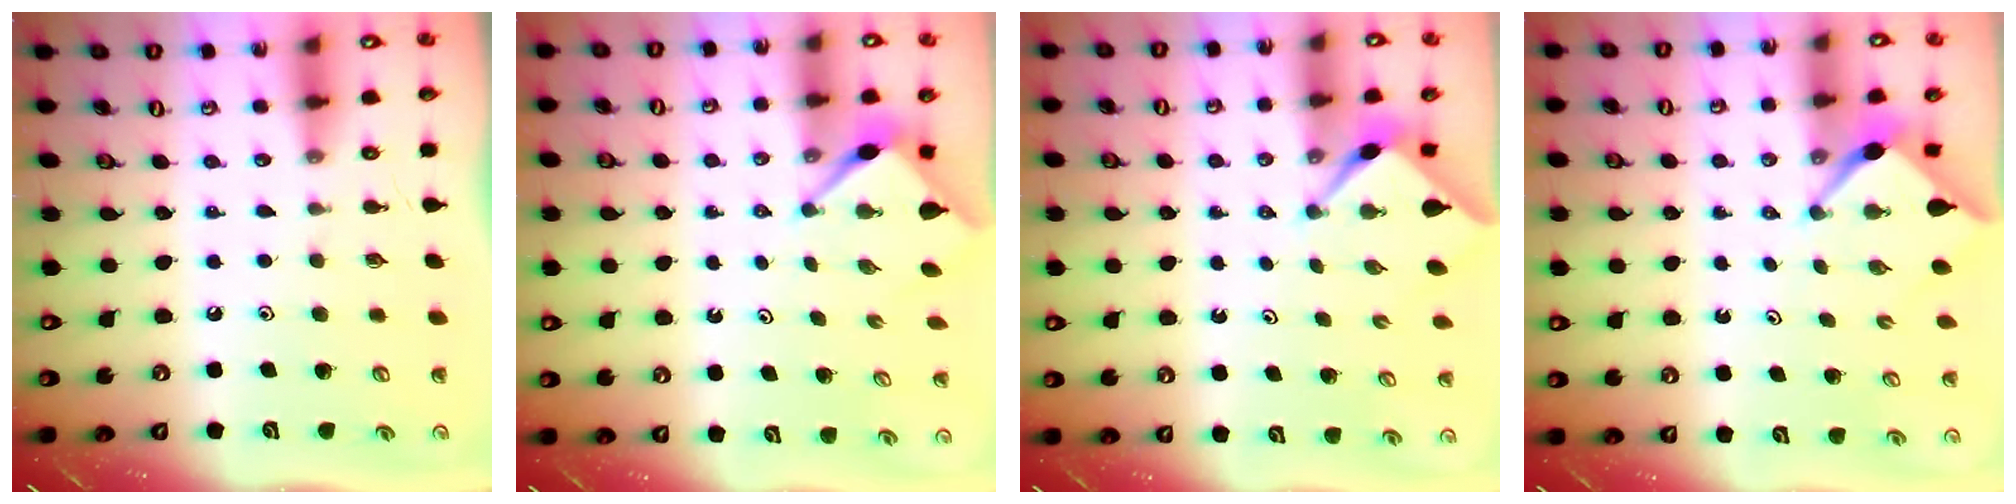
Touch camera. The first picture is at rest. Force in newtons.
{"total": 2.8, "press": 2.8, "slide": 0.3}
{"total": 2.8, "press": 2.8, "slide": 0.4}
{"total": 2.7, "press": 2.6, "slide": 0.3}